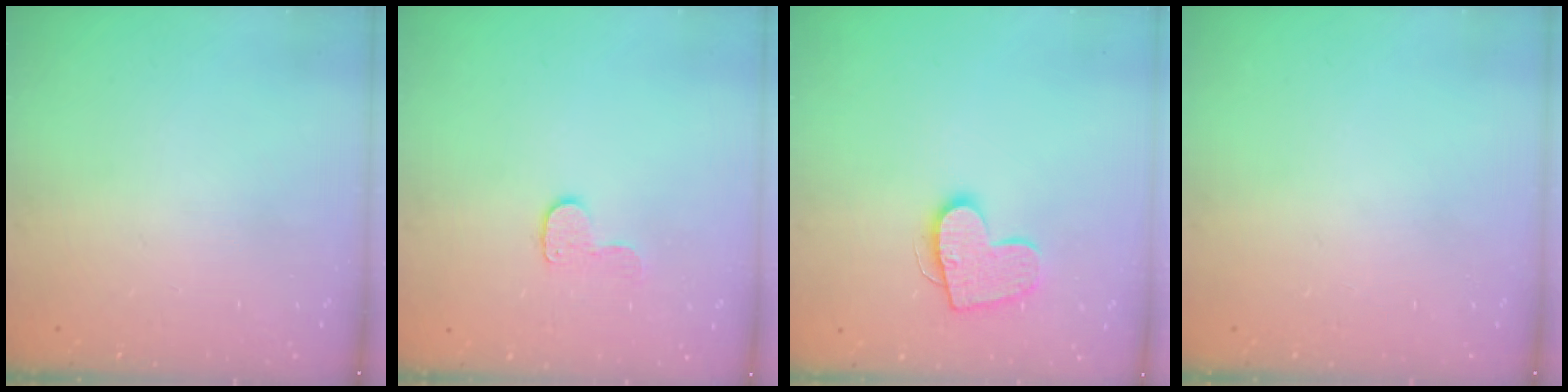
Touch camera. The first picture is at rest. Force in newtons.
{"total": 6.7, "press": 6.7, "slide": 0.4}
{"total": 12.4, "press": 12.4, "slide": 0.7}
{"total": 0.0}